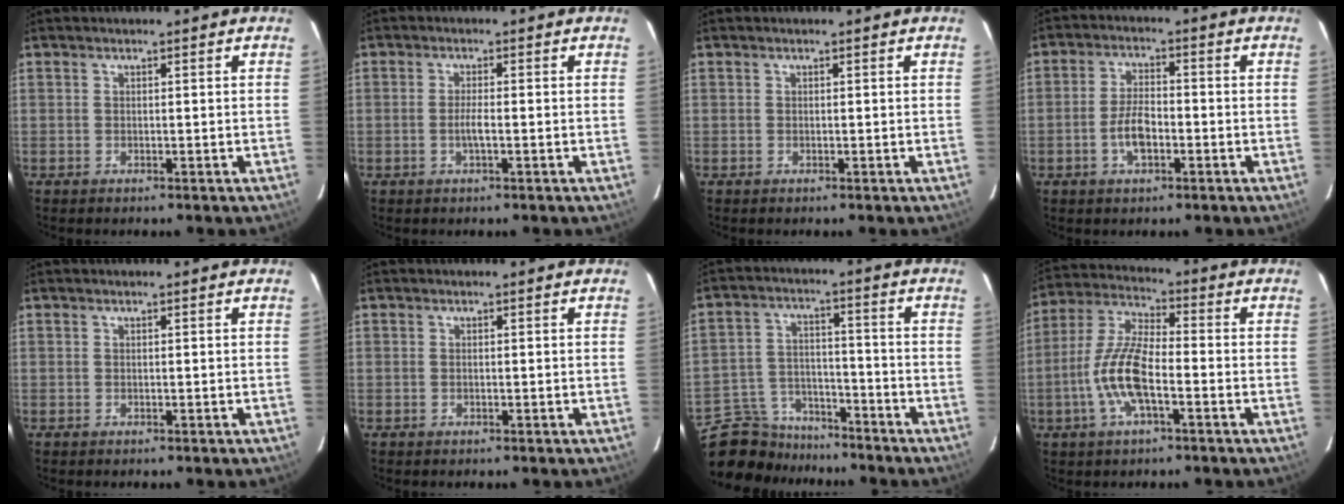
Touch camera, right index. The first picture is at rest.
{"total": 2.2, "force": [-0.7, 0.1, 2.1], "torque": [-0.040, -0.002, -0.013]}
{"total": 0.0}
{"total": 5.7, "force": [-2.1, 2.6, 4.6], "torque": [-0.097, 0.005, -0.038]}
{"total": 0.0}
{"total": 0.0}
{"total": 12.5, "force": [-10.7, 6.1, 2.5], "torque": [-0.085, 0.028, -0.173]}
{"total": 11.5, "force": [-3.6, 3.6, 10.3], "torque": [-0.221, 0.003, -0.074]}